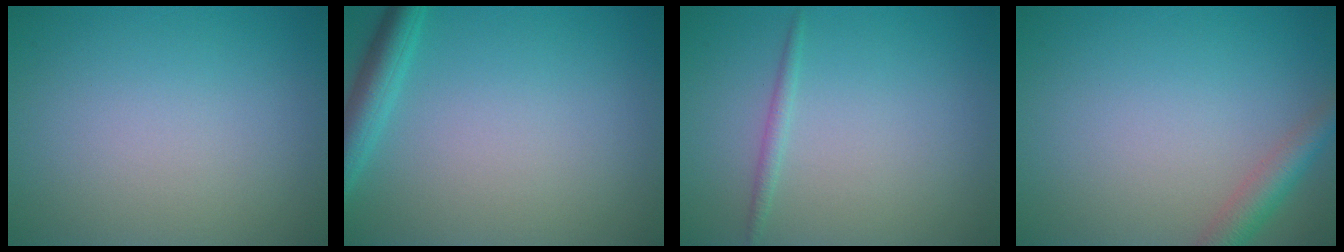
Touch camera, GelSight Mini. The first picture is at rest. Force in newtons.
{"total": 3.0, "press": 2.9, "slide": 0.2}
{"total": 0.9, "press": 0.9, "slide": 0.0}
{"total": 2.8, "press": 2.8, "slide": 0.1}